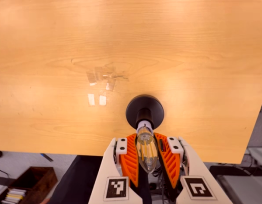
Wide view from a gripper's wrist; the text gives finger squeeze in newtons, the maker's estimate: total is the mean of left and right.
{"total": 21.4, "left": 20.4, "right": 22.3}